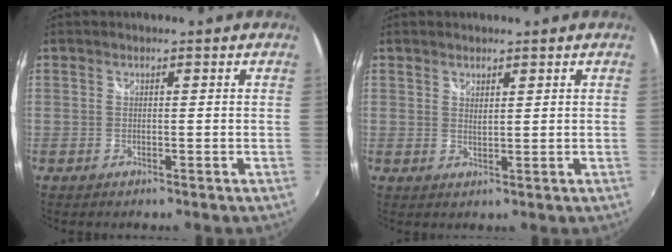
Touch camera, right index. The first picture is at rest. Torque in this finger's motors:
{"motor_torque": [-0.09, 0.10, -0.03, 0.00]}